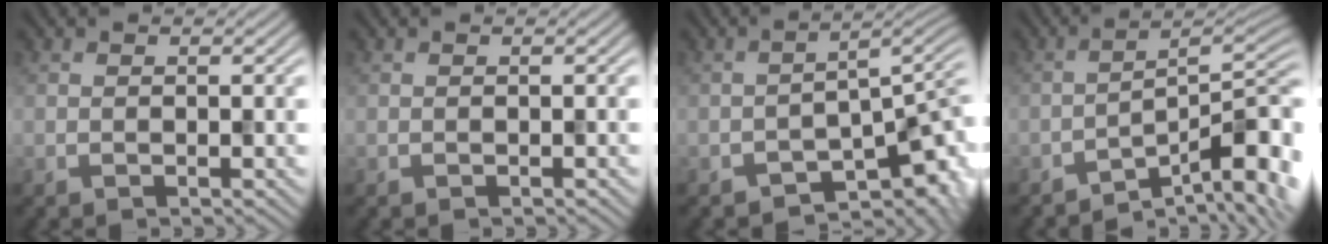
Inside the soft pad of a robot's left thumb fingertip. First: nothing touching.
{"total": 0.0}
{"total": 7.5, "force": [-4.5, 2.6, 5.4], "torque": [-0.065, -0.004, -0.072]}
{"total": 10.5, "force": [-6.4, 2.3, 8.1], "torque": [-0.120, -0.001, -0.098]}